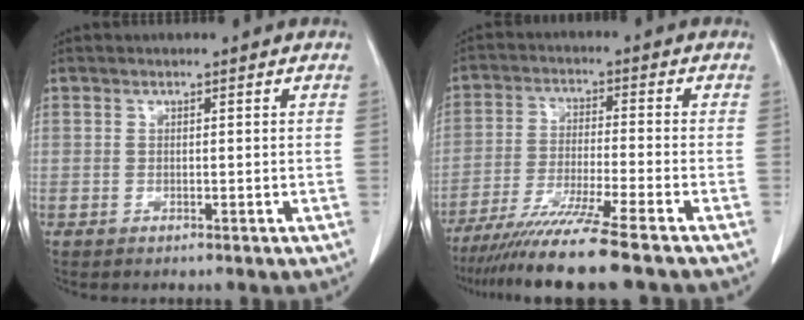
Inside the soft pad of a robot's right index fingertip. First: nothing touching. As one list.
[{"total": 11.8, "force": [-9.5, -1.8, 6.7], "torque": [-0.104, -0.039, -0.156]}]